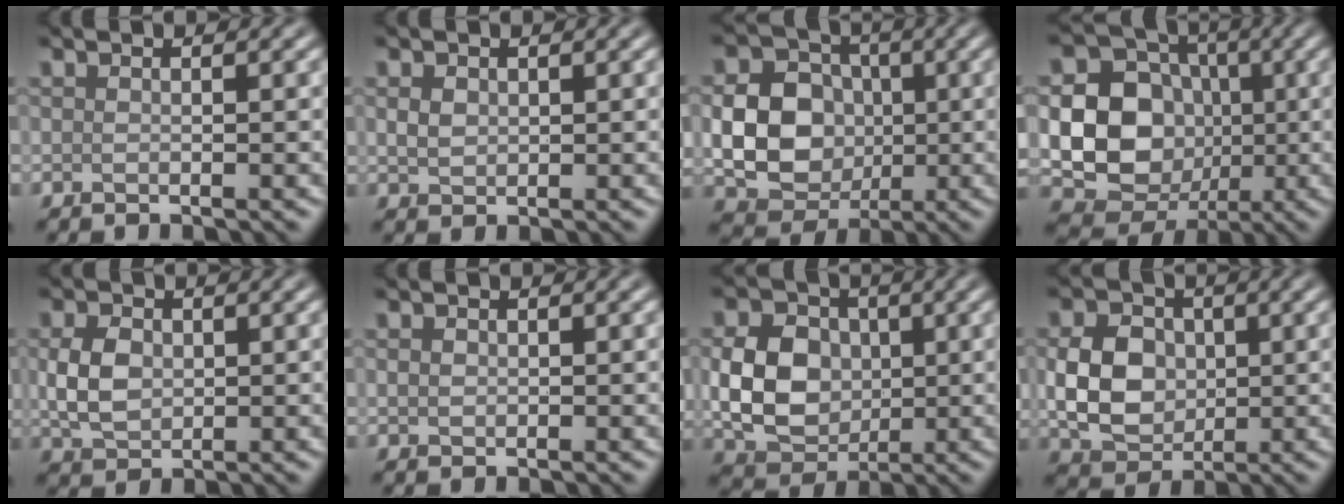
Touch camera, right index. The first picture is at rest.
{"total": 1.4, "force": [0.4, 1.1, 0.8], "torque": [-0.017, 0.000, 0.010]}
{"total": 8.2, "force": [-0.4, 6.8, 4.6], "torque": [-0.085, -0.007, -0.014]}
{"total": 11.0, "force": [-1.0, 9.4, 5.7], "torque": [-0.097, -0.016, -0.038]}
{"total": 3.9, "force": [0.3, 2.8, 2.6], "torque": [-0.062, 0.000, 0.005]}
{"total": 0.8, "force": [0.2, 0.6, 0.4], "torque": [-0.008, 0.000, 0.003]}
{"total": 6.9, "force": [-0.1, 5.4, 4.3], "torque": [-0.086, 0.001, -0.005]}
{"total": 6.0, "force": [0.0, 4.7, 3.8], "torque": [-0.075, 0.000, 0.000]}